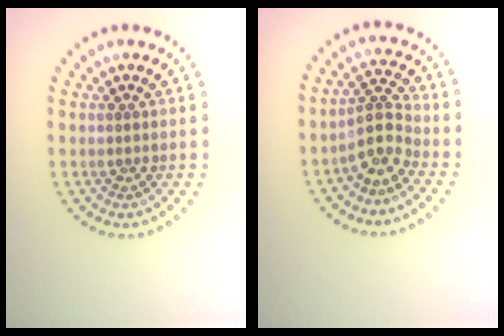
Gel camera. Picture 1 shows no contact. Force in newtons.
{"total": 3.0, "press": 2.3, "slide": 2.0}